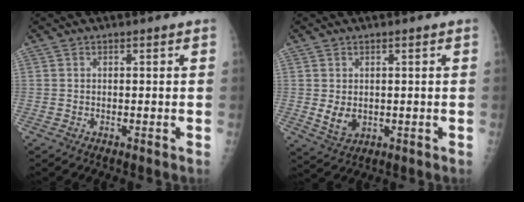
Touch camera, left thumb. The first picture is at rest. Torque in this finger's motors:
{"motor_torque": [0.52, 0.38, 0.31, -0.11, 0.03]}